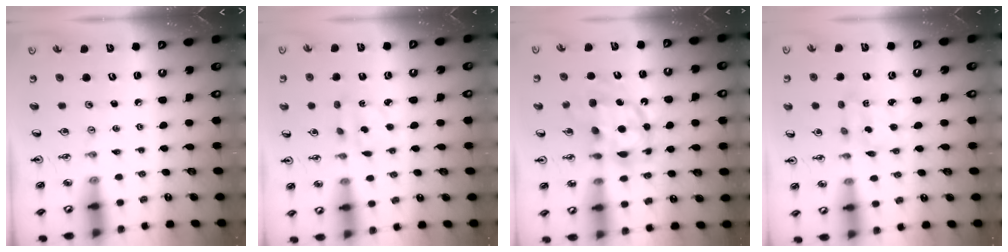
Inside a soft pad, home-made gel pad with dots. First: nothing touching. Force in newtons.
{"total": 2.3, "press": 2.2, "slide": 0.6}
{"total": 11.1, "press": 11.0, "slide": 0.9}
{"total": 2.2, "press": 2.1, "slide": 0.7}